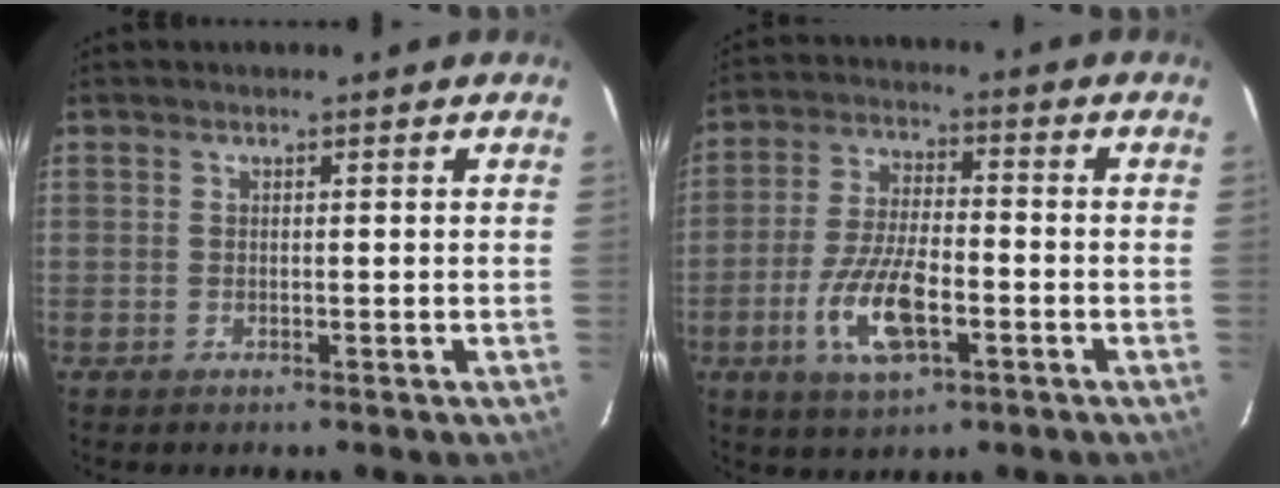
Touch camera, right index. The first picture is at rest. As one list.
[{"total": 11.6, "force": [-4.3, 4.5, 9.8], "torque": [-0.207, -0.007, -0.077]}]